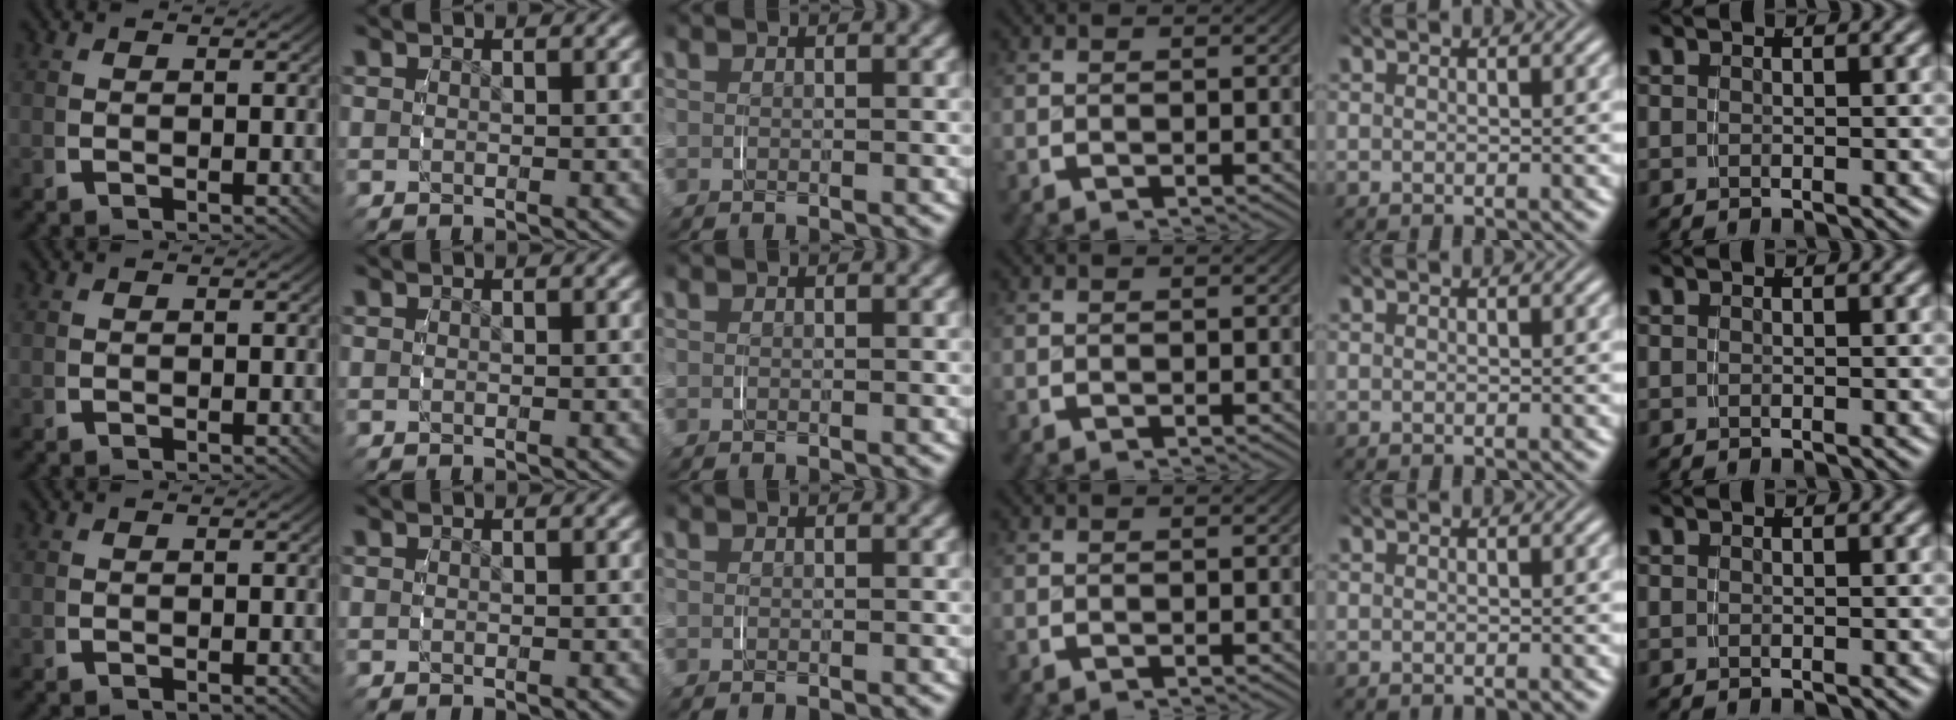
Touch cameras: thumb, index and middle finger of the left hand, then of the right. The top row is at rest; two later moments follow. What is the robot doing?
{"motion": "grasp_and_lifting", "object": "jewelry box"}